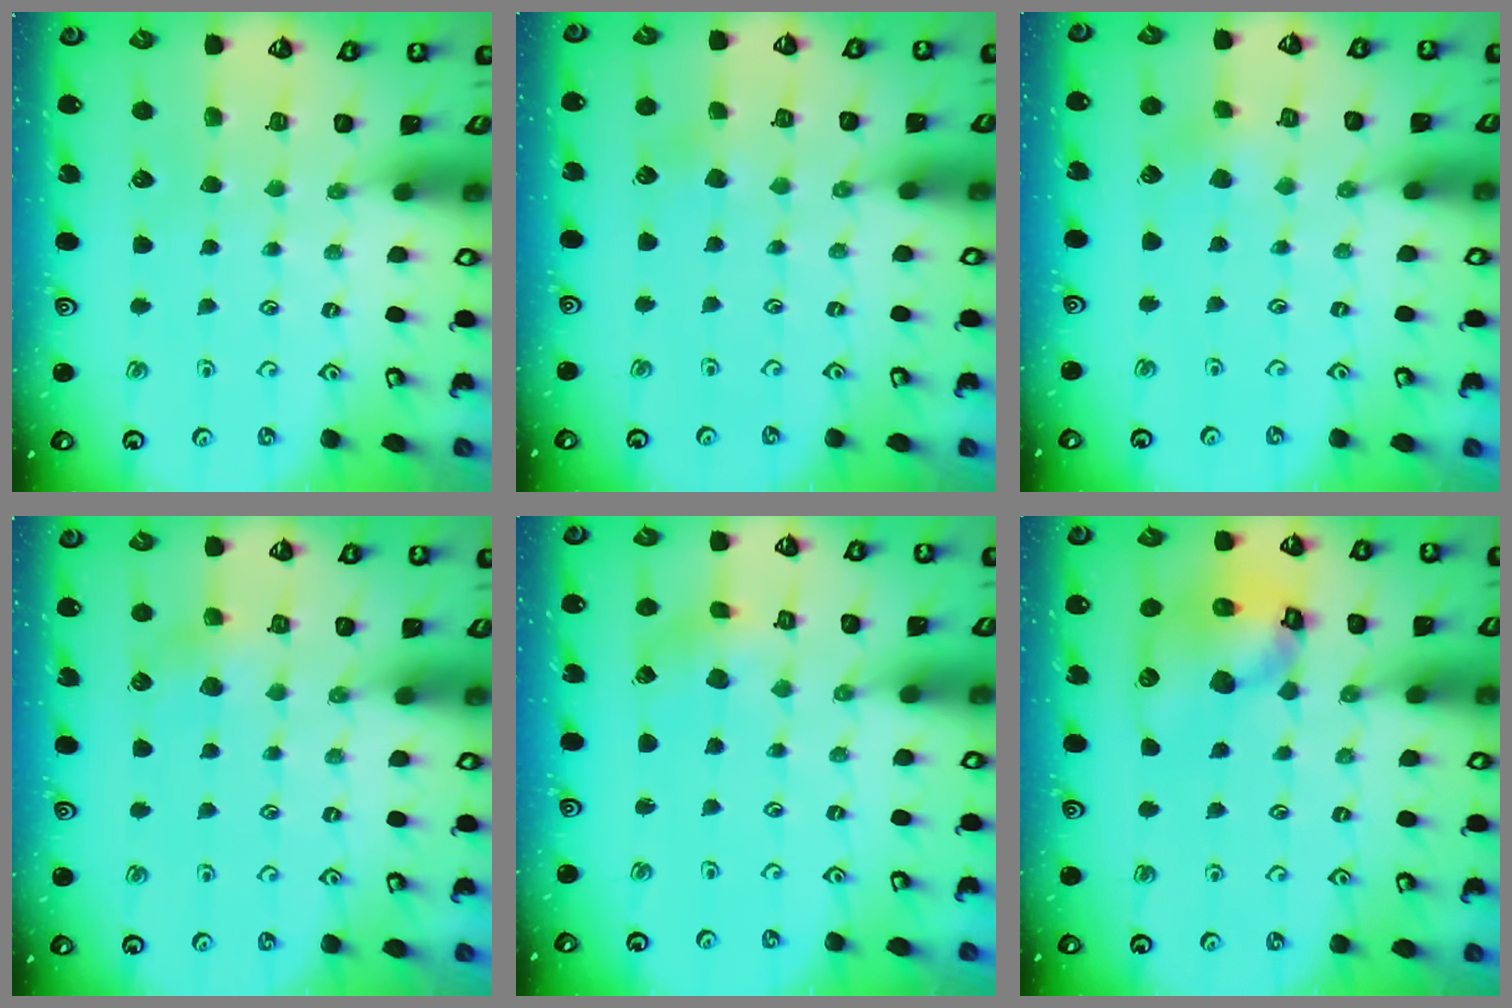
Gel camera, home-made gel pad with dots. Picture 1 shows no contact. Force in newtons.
{"total": 2.9, "press": 2.8, "slide": 0.3}
{"total": 2.9, "press": 2.9, "slide": 0.3}
{"total": 6.9, "press": 6.8, "slide": 0.8}
{"total": 1.3, "press": 1.2, "slide": 0.3}
{"total": 14.3, "press": 14.2, "slide": 1.9}